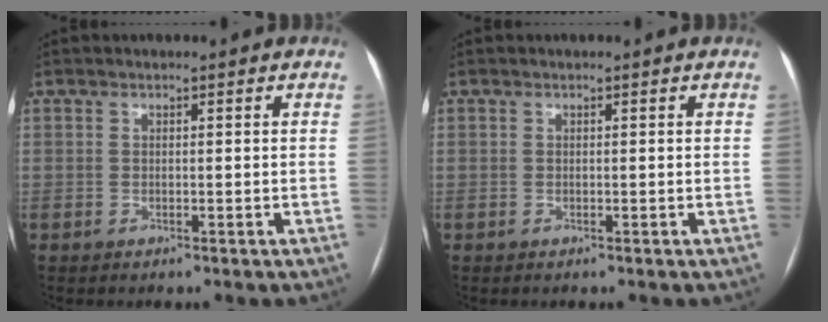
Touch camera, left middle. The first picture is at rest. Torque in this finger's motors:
{"motor_torque": [0.00, 0.25, 0.06, 0.01]}